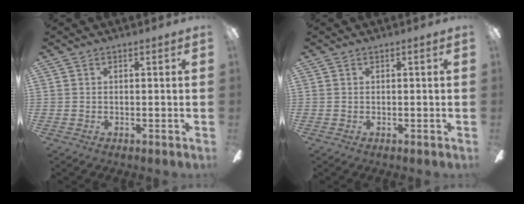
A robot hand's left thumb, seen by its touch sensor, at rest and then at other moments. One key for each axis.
{"total": 0.0}